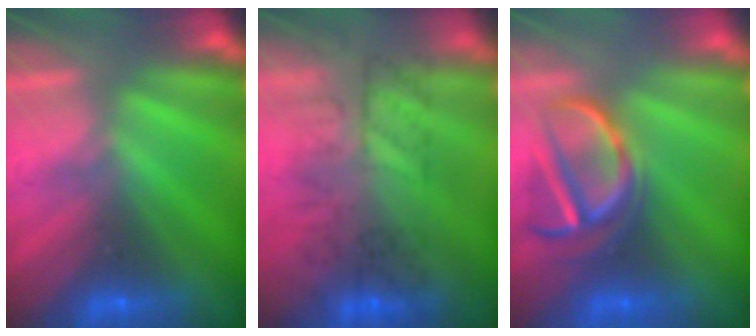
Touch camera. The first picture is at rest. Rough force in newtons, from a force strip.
{"total": 7.4}
{"total": 3.8}